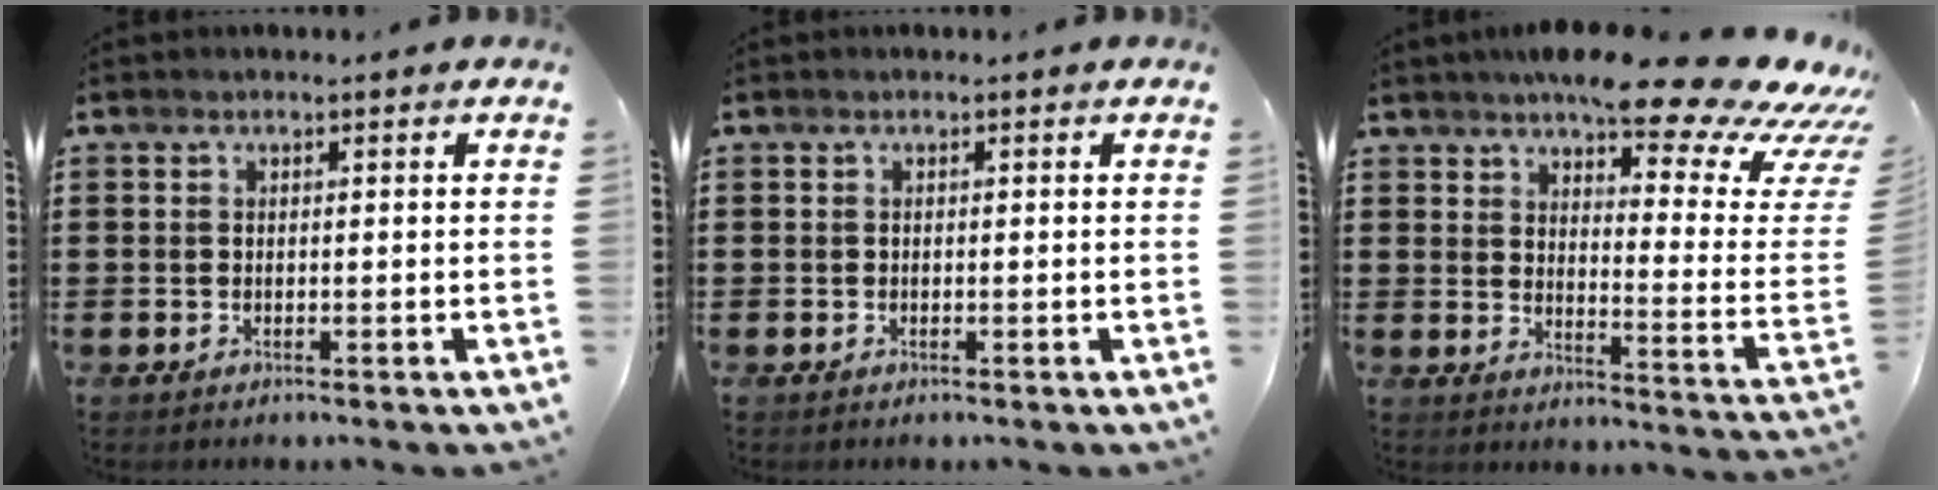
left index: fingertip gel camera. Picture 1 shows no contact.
{"total": 0.0}
{"total": 13.9, "force": [11.0, 3.0, 8.0], "torque": [-0.144, -0.063, 0.188]}